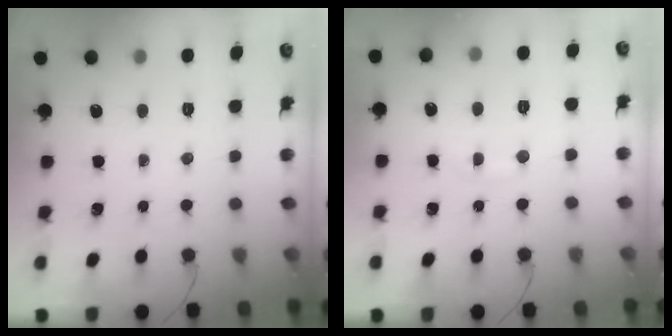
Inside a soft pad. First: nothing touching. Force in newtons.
{"total": 5.2, "press": 5.2, "slide": 0.7}